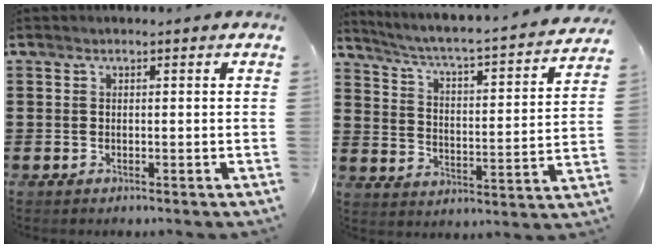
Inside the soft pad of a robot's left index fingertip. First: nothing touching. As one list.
[{"total": 3.0, "force": [2.6, -0.2, 1.5], "torque": [-0.048, -0.035, 0.028]}]